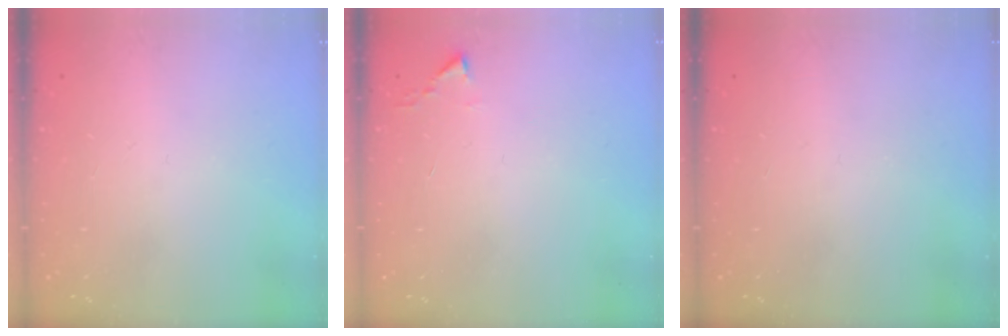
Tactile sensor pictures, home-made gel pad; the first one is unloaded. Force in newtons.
{"total": 2.4, "press": 2.4, "slide": 0.3}
{"total": 0.0}